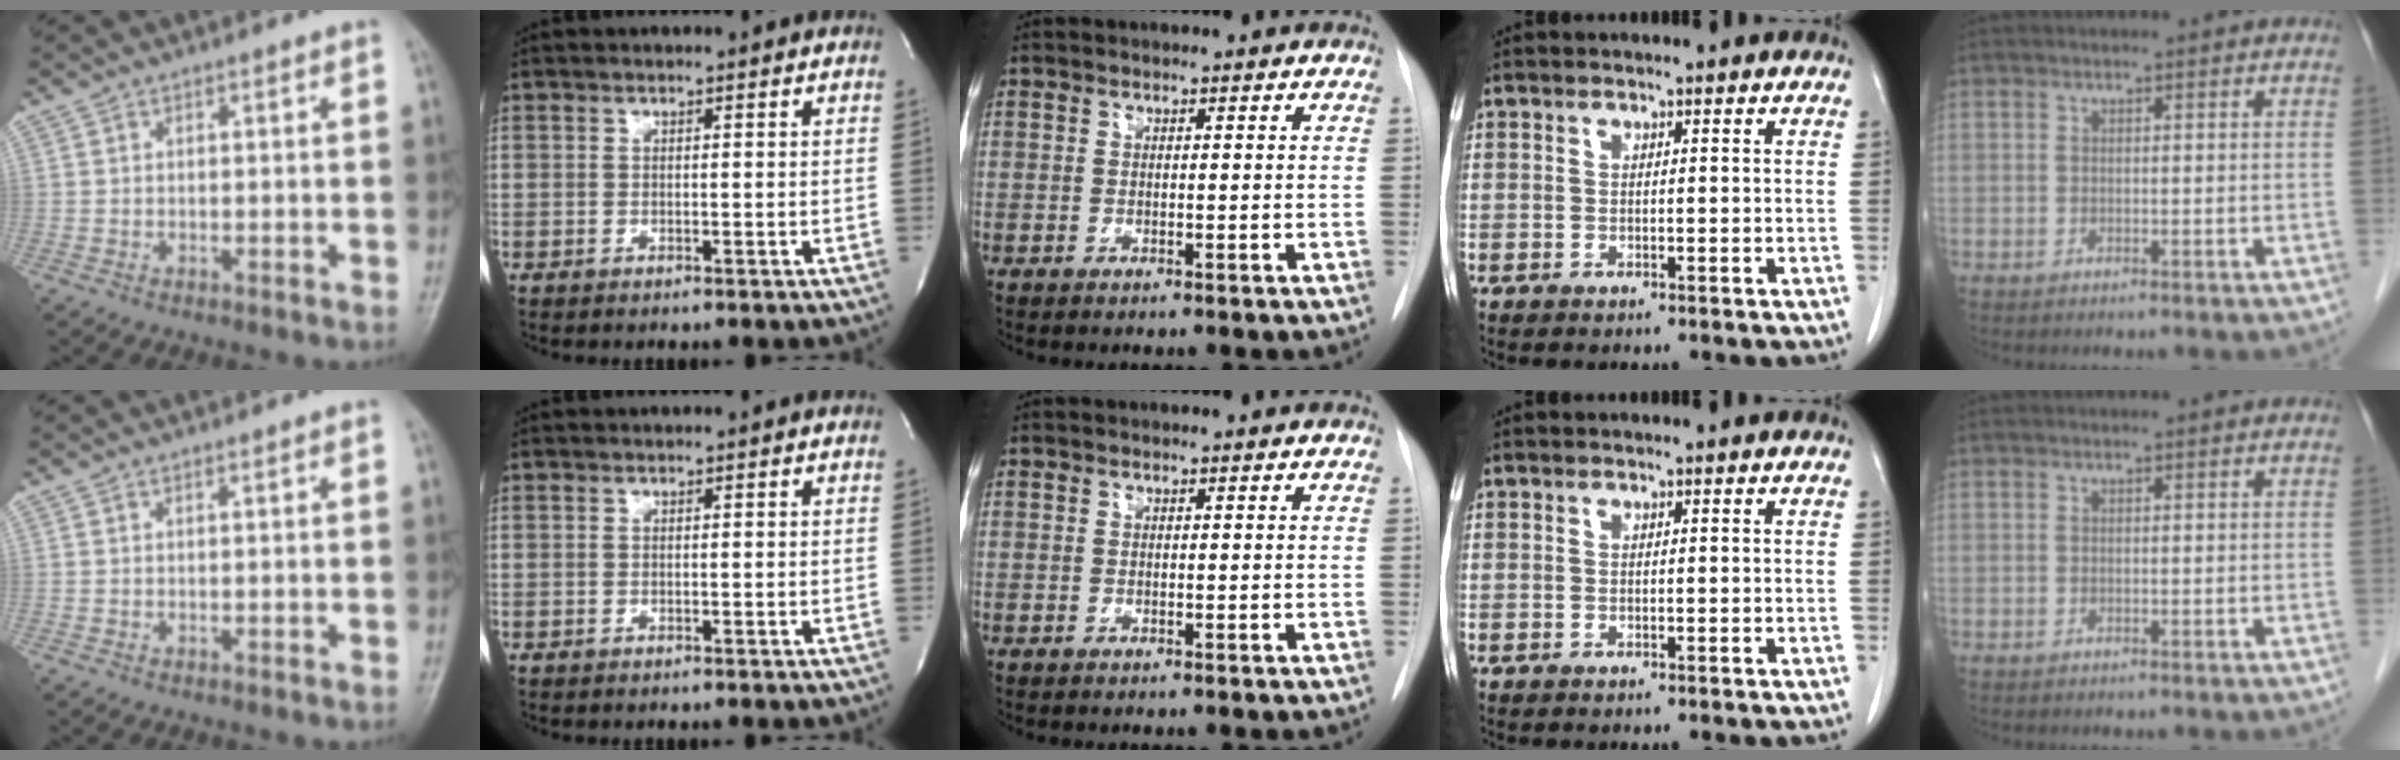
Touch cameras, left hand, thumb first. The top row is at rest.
{}